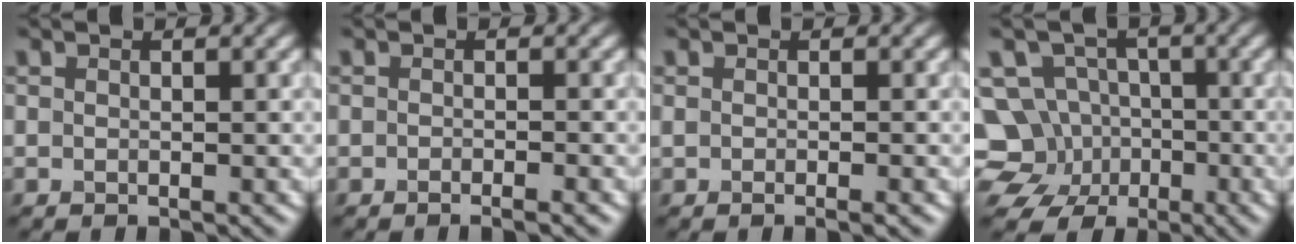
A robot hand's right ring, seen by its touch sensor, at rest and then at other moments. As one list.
[{"total": 1.3, "force": [-0.8, 0.2, 1.0], "torque": [-0.011, -0.002, -0.013]}, {"total": 1.3, "force": [-0.5, 0.3, 1.2], "torque": [-0.015, -0.007, -0.010]}, {"total": 11.1, "force": [-4.0, 9.7, 3.5], "torque": [-0.055, -0.005, -0.099]}]